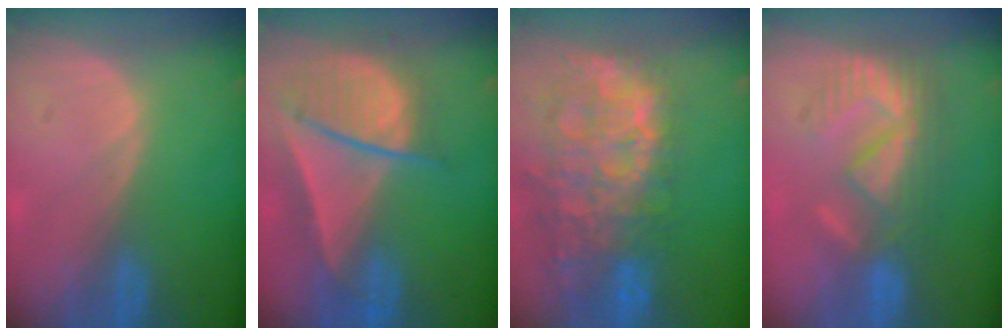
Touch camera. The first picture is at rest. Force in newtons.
{"total": 9.1, "press": 7.9, "slide": 4.5}
{"total": 14.1, "press": 11.4, "slide": 8.2}
{"total": 9.5, "press": 8.1, "slide": 4.8}